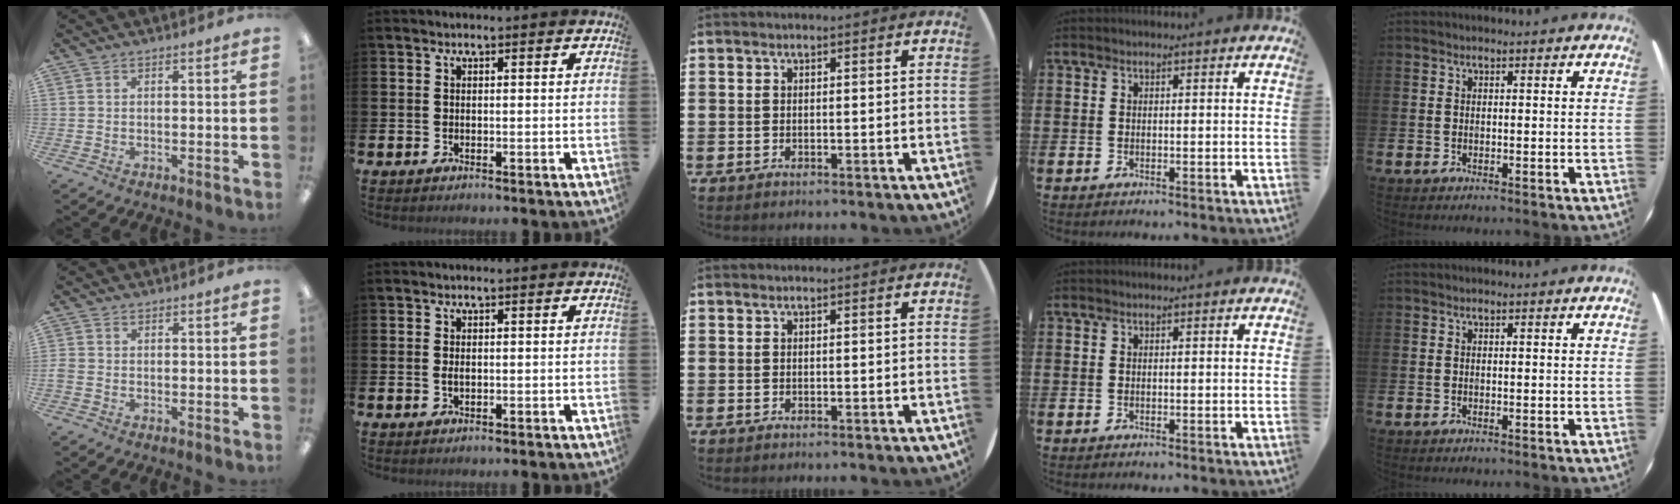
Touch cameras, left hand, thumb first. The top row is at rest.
{"thumb": {"total": 0.9, "force": [-0.3, 0.8, 0.4], "torque": [-0.006, 0.003, -0.005]}, "index": {"total": 0.8, "force": [0.0, 0.4, 0.7], "torque": [-0.014, 0.004, -0.002]}}